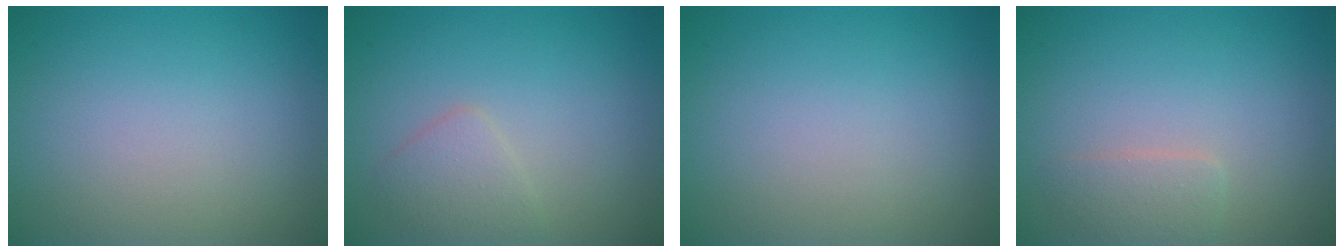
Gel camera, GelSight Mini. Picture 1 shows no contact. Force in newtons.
{"total": 1.9, "press": 1.9, "slide": 0.2}
{"total": 0.0}
{"total": 1.5, "press": 1.5, "slide": 0.1}